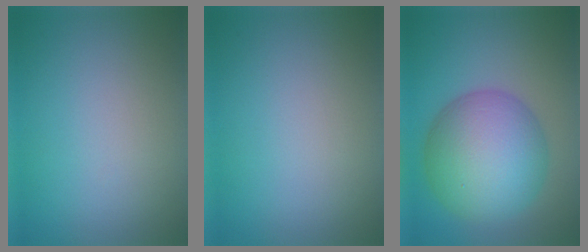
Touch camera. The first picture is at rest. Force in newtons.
{"total": 0.0}
{"total": 10.6, "press": 10.6, "slide": 0.2}